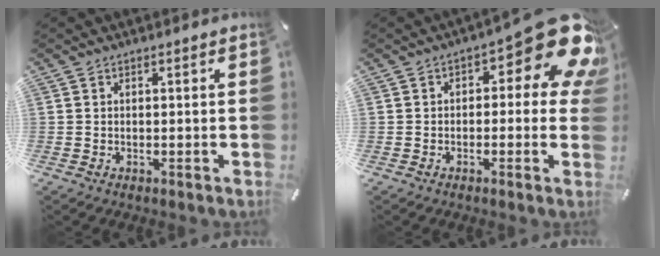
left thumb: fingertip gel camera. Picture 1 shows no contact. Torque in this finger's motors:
{"motor_torque": [0.39, 0.25, 0.73, 0.28, 0.00]}